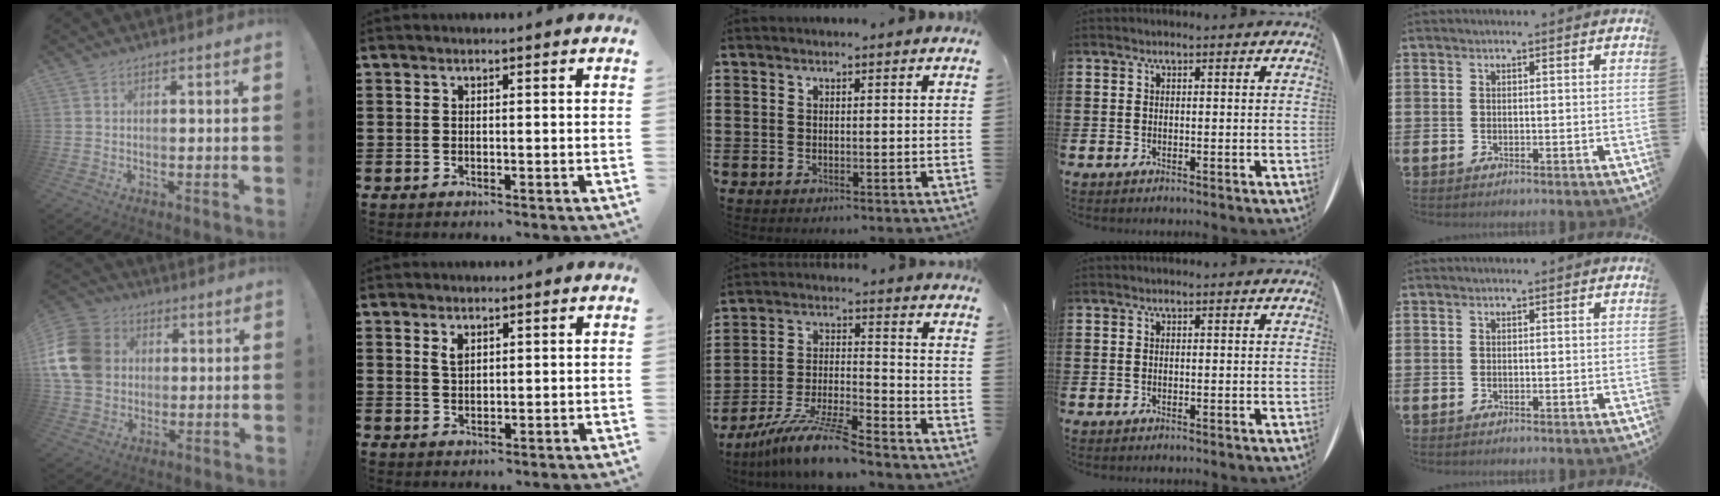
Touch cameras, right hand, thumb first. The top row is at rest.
{"thumb": {"total": 16.4, "force": [2.8, 13.5, 8.8], "torque": [-0.156, 0.000, 0.058]}, "index": {"total": 1.8, "force": [1.1, 1.0, 1.1], "torque": [-0.025, 0.003, 0.020]}, "middle": {"total": 10.1, "force": [-8.7, 0.5, 5.1], "torque": [-0.101, 0.006, -0.170]}}